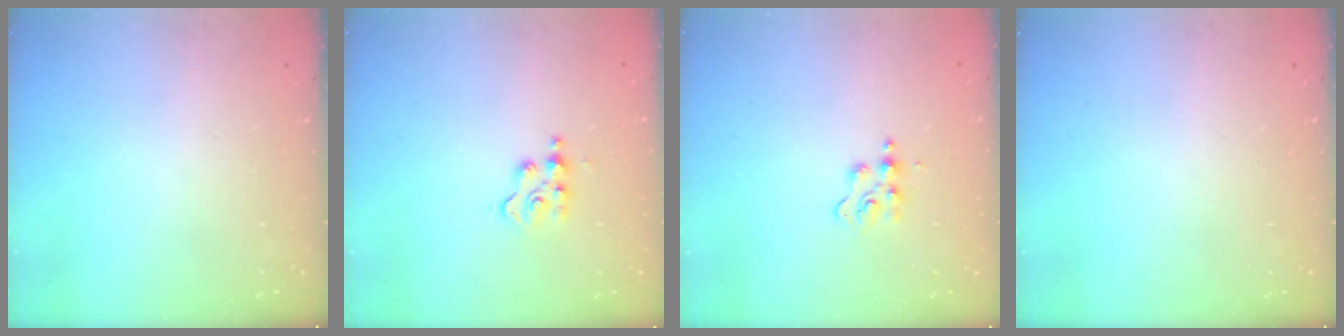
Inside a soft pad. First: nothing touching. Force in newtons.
{"total": 3.8, "press": 3.7, "slide": 0.6}
{"total": 4.3, "press": 4.3, "slide": 0.5}
{"total": 0.0}